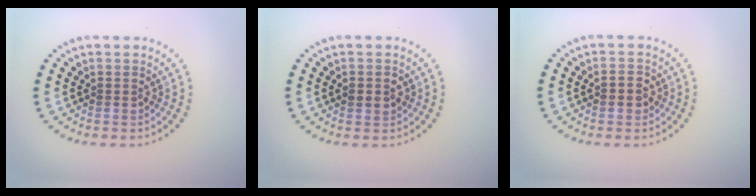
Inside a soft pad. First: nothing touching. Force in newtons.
{"total": 1.5, "press": 1.5, "slide": 0.3}
{"total": 1.3, "press": 1.3, "slide": 0.3}